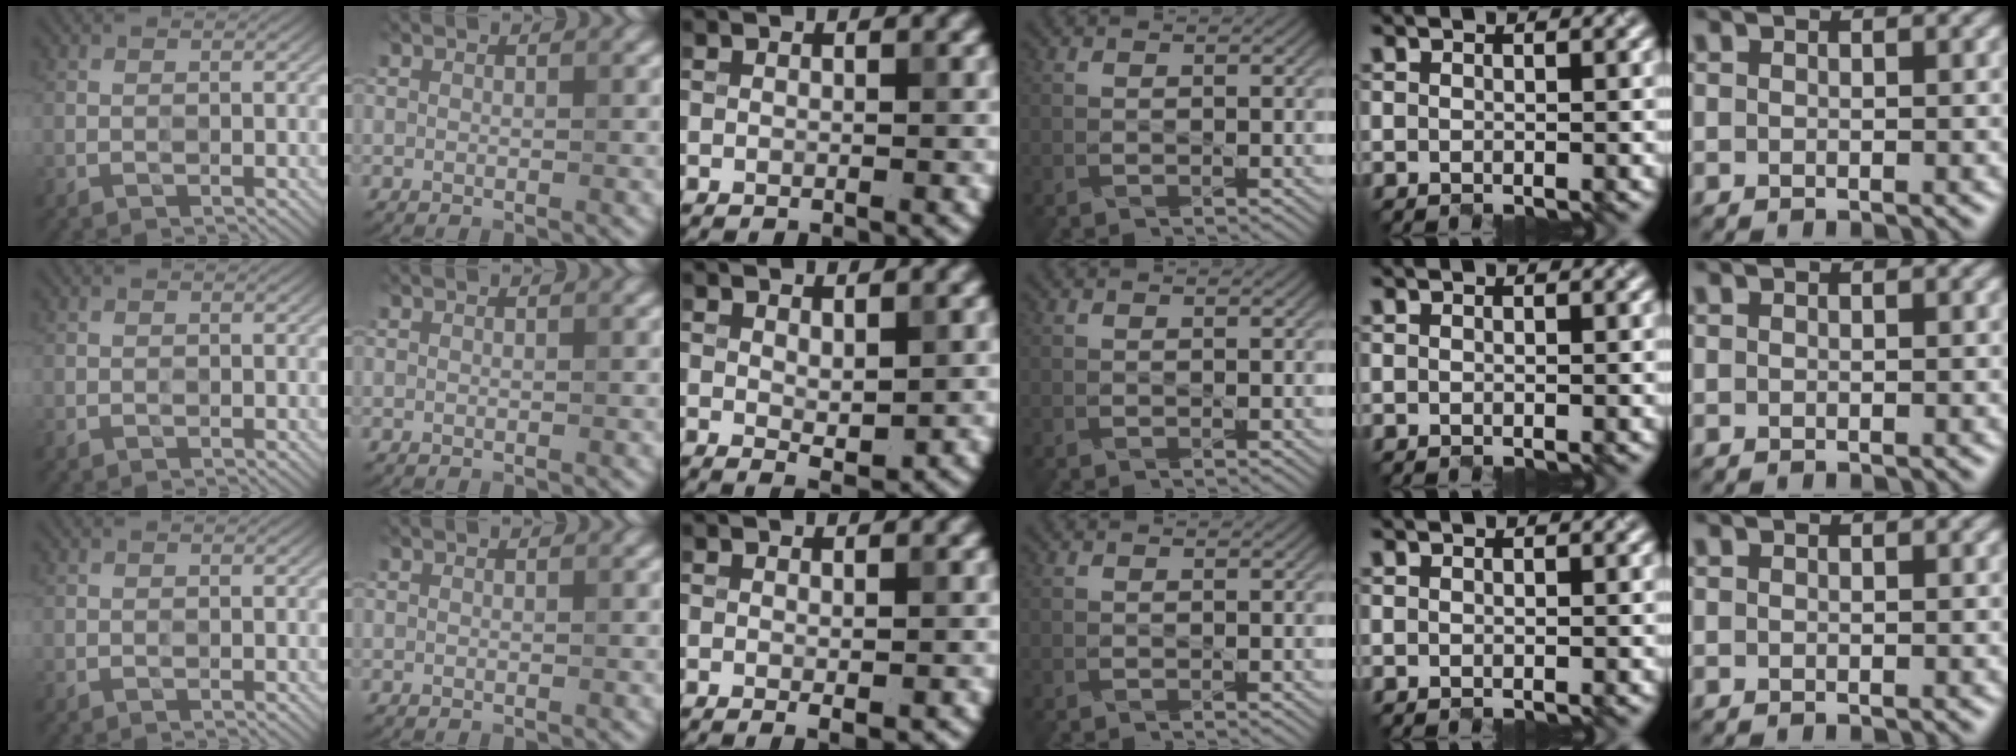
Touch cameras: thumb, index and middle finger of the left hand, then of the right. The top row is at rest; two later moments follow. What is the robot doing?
{"motion": "close", "object": "egg carton"}